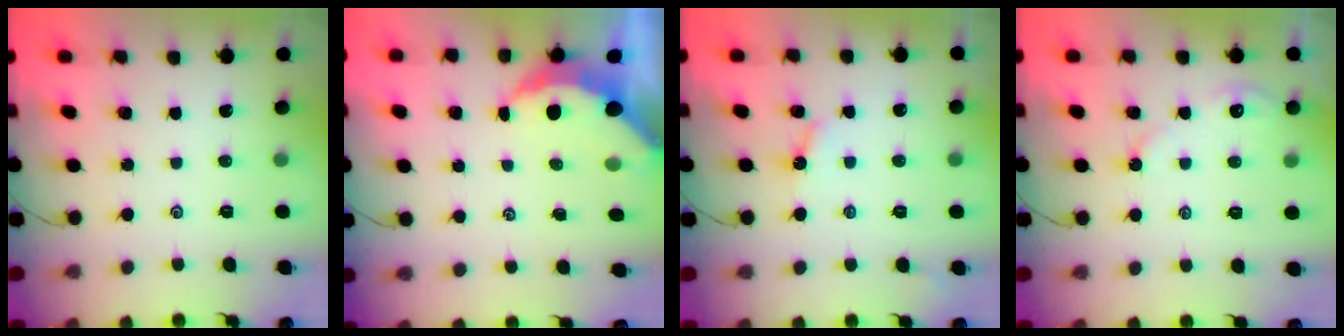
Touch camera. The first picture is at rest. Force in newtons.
{"total": 5.2, "press": 5.1, "slide": 0.9}
{"total": 3.3, "press": 3.3, "slide": 0.1}
{"total": 3.6, "press": 3.6, "slide": 0.5}